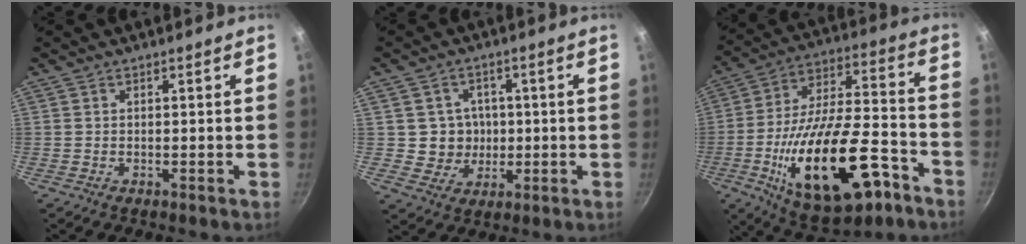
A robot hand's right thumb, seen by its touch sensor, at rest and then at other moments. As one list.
[{"total": 6.3, "force": [0.2, 6.2, 1.3], "torque": [0.017, 0.008, 0.009]}, {"total": 26.8, "force": [-10.9, 11.9, 21.4], "torque": [-0.336, 0.050, -0.160]}]